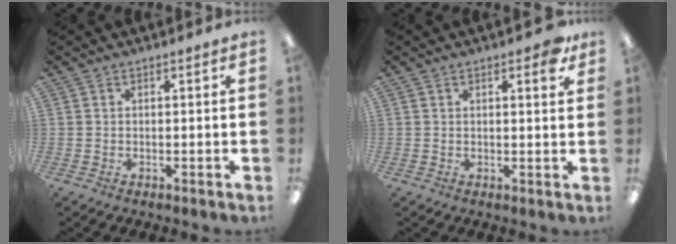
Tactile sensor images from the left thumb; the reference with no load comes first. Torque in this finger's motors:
{"motor_torque": [-0.07, 0.10, -0.31, 0.08, 0.02]}